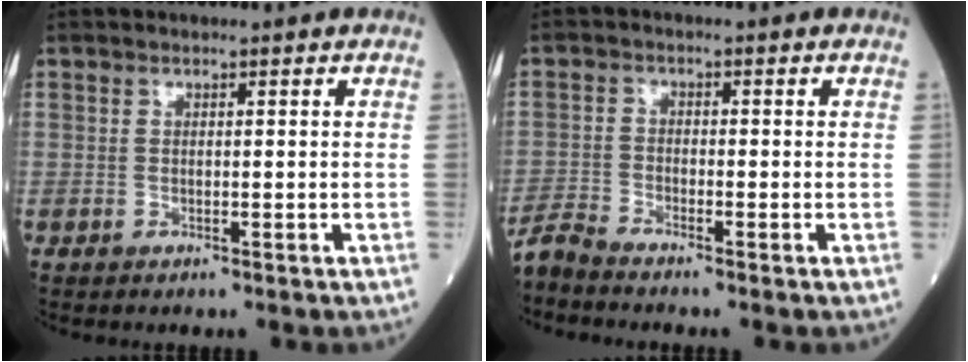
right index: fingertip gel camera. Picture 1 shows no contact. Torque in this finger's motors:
{"motor_torque": [-0.23, -0.55, 0.13, 0.03]}